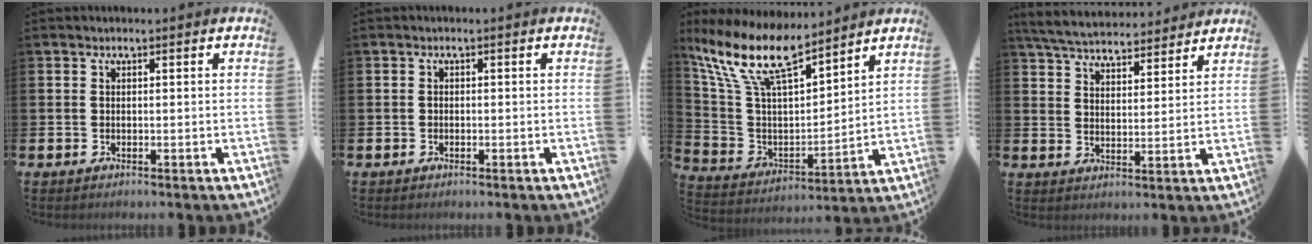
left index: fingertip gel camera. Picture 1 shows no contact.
{"total": 0.6, "force": [-0.4, 0.4, 0.1], "torque": [-0.011, 0.006, -0.008]}
{"total": 12.3, "force": [10.1, 3.1, 6.2], "torque": [-0.168, -0.056, 0.178]}
{"total": 5.9, "force": [5.7, 1.1, 1.0], "torque": [-0.049, -0.030, 0.102]}